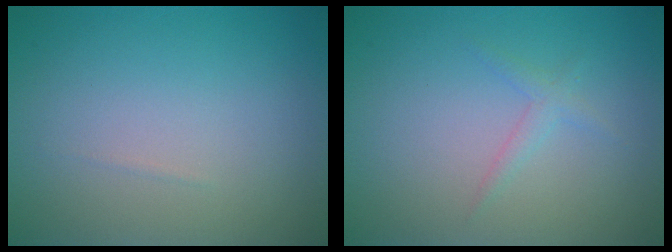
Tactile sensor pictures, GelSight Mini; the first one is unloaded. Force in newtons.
{"total": 1.1, "press": 1.1, "slide": 0.0}